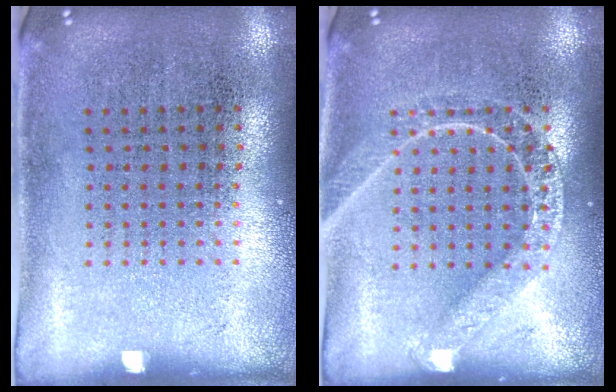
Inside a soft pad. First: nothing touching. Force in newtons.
{"total": 2.2, "press": 2.2, "slide": 0.3}